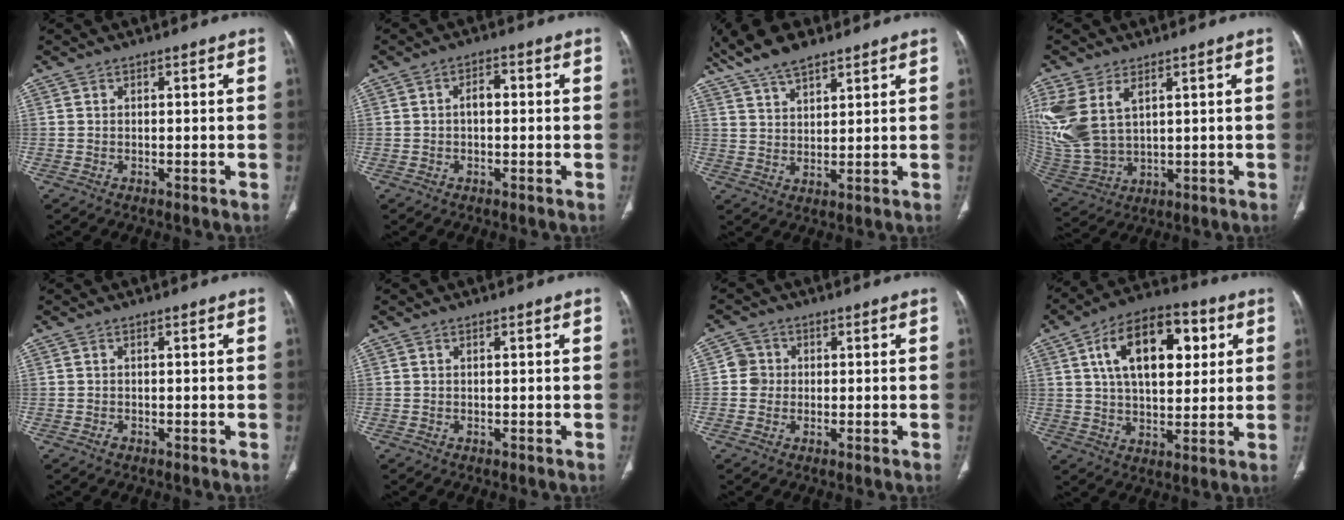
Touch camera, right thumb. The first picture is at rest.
{"total": 2.8, "force": [-0.1, 1.6, 2.2], "torque": [-0.033, 0.012, -0.005]}
{"total": 10.3, "force": [7.7, 3.8, 5.6], "torque": [-0.094, -0.020, 0.146]}
{"total": 15.0, "force": [5.4, 9.1, 10.6], "torque": [-0.257, -0.013, 0.129]}
{"total": 0.7, "force": [-0.4, 0.5, 0.4], "torque": [-0.004, 0.000, -0.006]}
{"total": 0.0}
{"total": 3.4, "force": [0.0, 3.3, 0.7], "torque": [0.010, 0.008, -0.004]}
{"total": 18.0, "force": [5.6, 9.9, 14.0], "torque": [-0.193, 0.002, 0.089]}